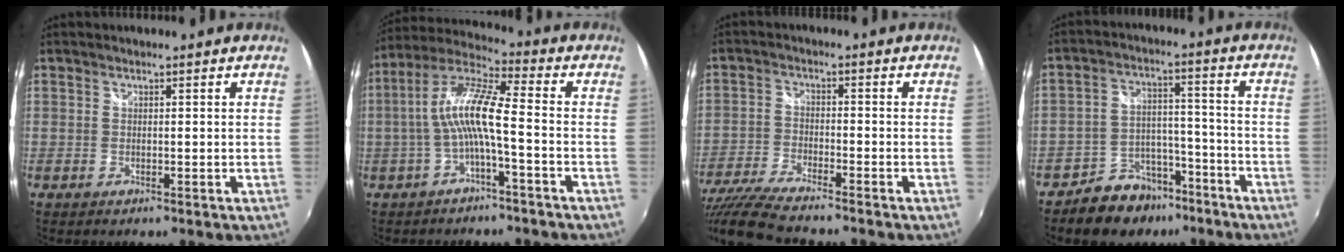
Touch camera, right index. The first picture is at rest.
{"total": 10.1, "force": [-2.0, 1.1, 9.8], "torque": [-0.206, 0.017, -0.036]}
{"total": 11.2, "force": [-9.8, 0.7, 5.5], "torque": [-0.133, -0.026, -0.189]}
{"total": 10.2, "force": [-7.8, 6.1, 2.3], "torque": [-0.044, 0.039, -0.110]}